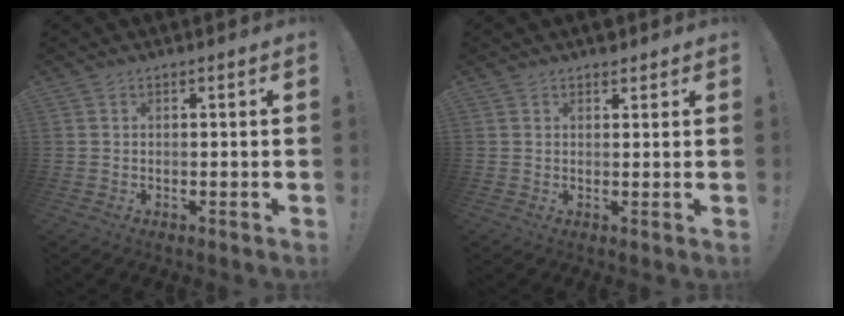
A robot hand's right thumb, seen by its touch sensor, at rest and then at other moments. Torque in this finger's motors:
{"motor_torque": [-0.44, 0.50, 0.23, 0.44, -0.11]}